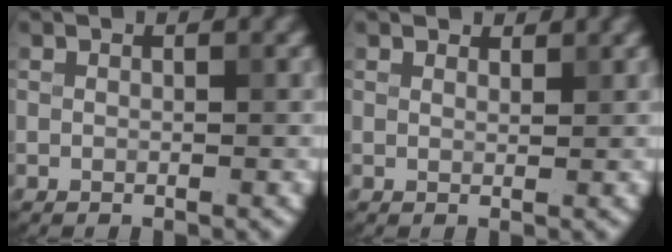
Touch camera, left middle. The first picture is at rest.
{"total": 1.5, "force": [1.4, 0.5, 0.3], "torque": [-0.009, 0.000, 0.018]}